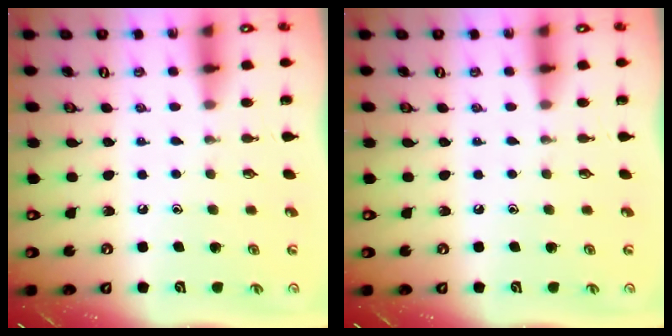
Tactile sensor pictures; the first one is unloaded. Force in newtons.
{"total": 0.0}